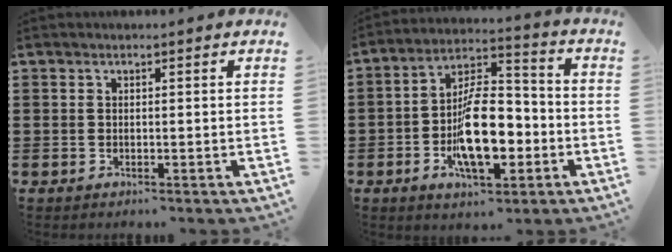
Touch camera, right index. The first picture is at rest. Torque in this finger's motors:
{"motor_torque": [2.14, 0.00, 0.94, 0.21]}